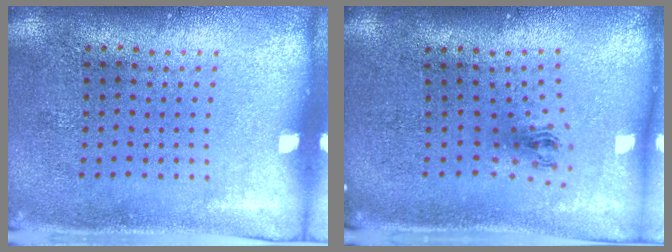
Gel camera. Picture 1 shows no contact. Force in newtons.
{"total": 1.0, "press": 0.5, "slide": 0.9}